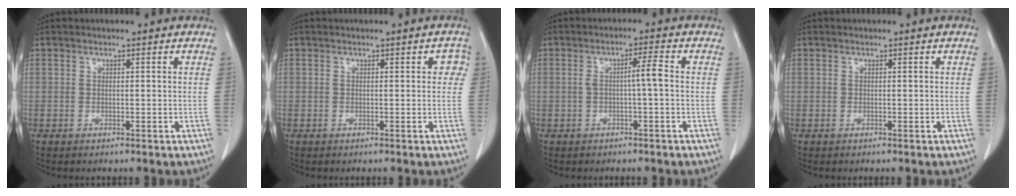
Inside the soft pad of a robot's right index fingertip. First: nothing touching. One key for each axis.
{"total": 1.7, "fx": 0.3, "fy": 1.1, "fz": 1.3, "tx": -0.003, "ty": 0.011, "tz": -0.001}
{"total": 3.1, "fx": -0.2, "fy": 0.0, "fz": 3.1, "tx": -0.054, "ty": 0.006, "tz": -0.003}
{"total": 0.0}